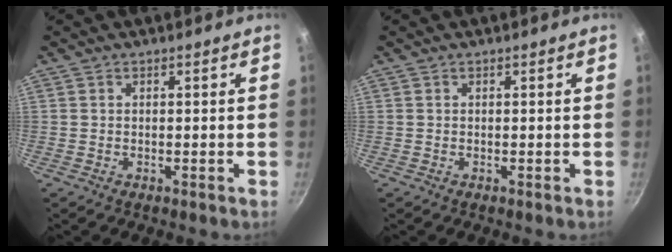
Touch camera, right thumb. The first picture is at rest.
{"total": 0.0}